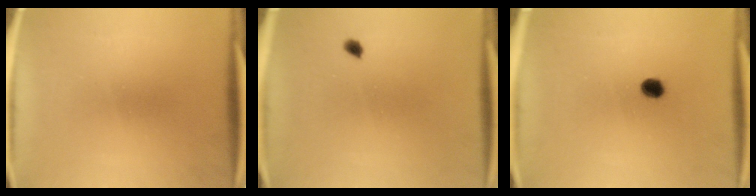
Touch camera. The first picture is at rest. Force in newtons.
{"total": 1.1}
{"total": 2.7}